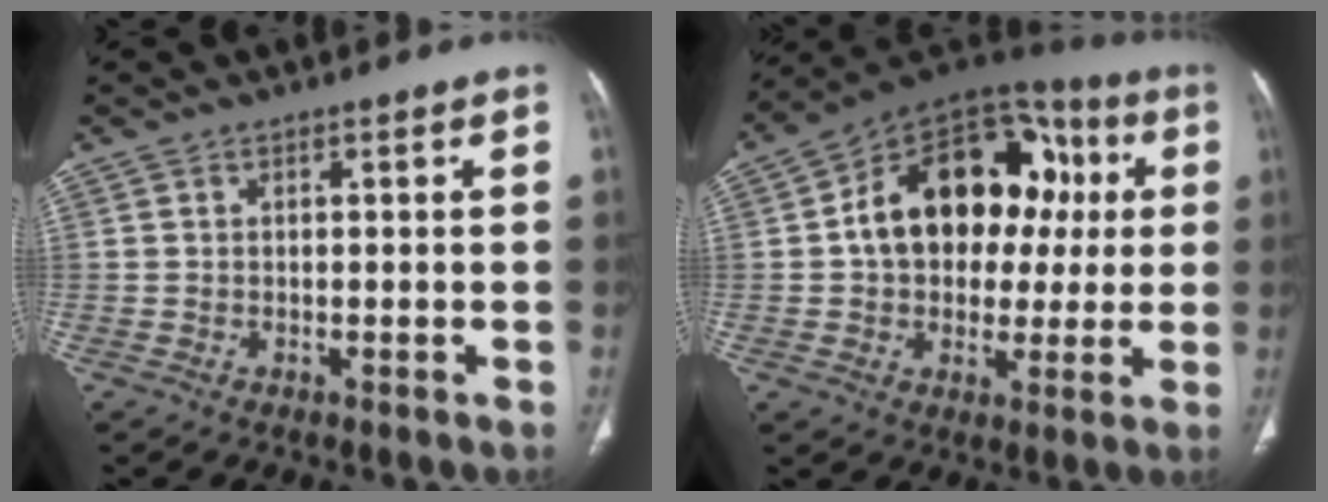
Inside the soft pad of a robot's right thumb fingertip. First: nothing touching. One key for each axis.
{"total": 22.5, "fx": 2.8, "fy": 15.7, "fz": 15.9, "tx": -0.201, "ty": 0.038, "tz": 0.039}